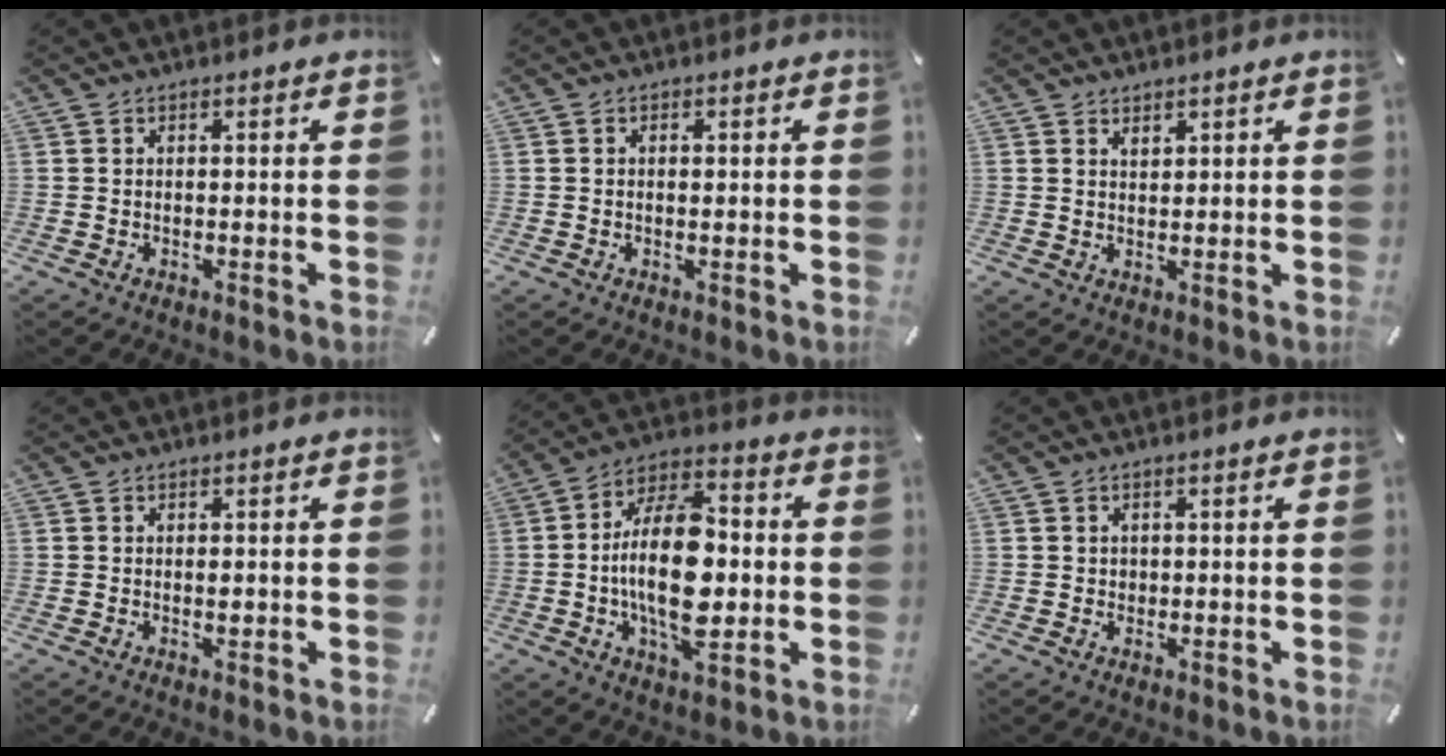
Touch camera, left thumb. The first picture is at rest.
{"total": 0.8, "force": [0.1, 0.3, 0.7], "torque": [-0.014, 0.001, 0.001]}
{"total": 1.5, "force": [1.4, 0.6, 0.3], "torque": [-0.005, -0.003, 0.027]}
{"total": 0.9, "force": [0.2, 0.5, 0.8], "torque": [-0.009, -0.002, 0.001]}
{"total": 18.5, "force": [-1.1, 9.6, 15.9], "torque": [-0.300, -0.004, -0.025]}
{"total": 0.9, "force": [0.3, 0.8, 0.2], "torque": [-0.006, 0.003, 0.006]}